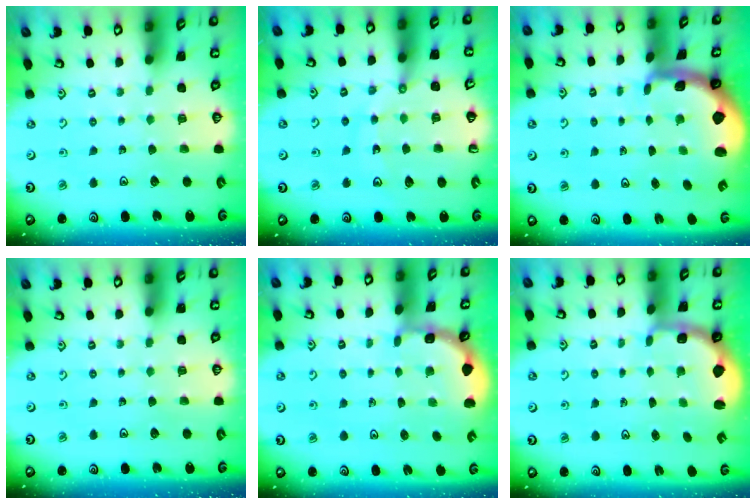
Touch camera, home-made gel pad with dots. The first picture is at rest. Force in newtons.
{"total": 11.9, "press": 11.8, "slide": 1.5}
{"total": 1.8, "press": 1.7, "slide": 0.4}
{"total": 0.0}
{"total": 2.1, "press": 2.1, "slide": 0.2}
{"total": 2.4, "press": 1.2, "slide": 2.1}